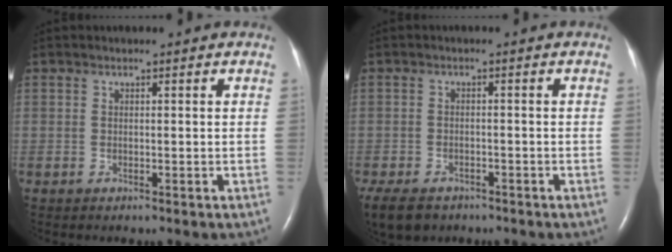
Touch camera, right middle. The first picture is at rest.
{"total": 9.7, "force": [-6.4, 5.9, 4.2], "torque": [-0.100, -0.014, -0.093]}